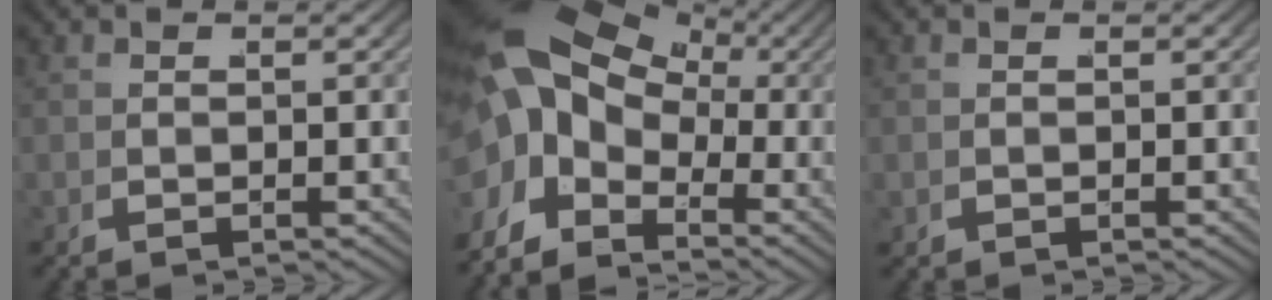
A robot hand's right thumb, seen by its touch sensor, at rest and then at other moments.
{"total": 9.8, "force": [0.2, 7.2, 6.7], "torque": [-0.141, -0.006, -0.012]}
{"total": 0.5, "force": [-0.3, 0.4, 0.1], "torque": [-0.007, -0.006, -0.002]}